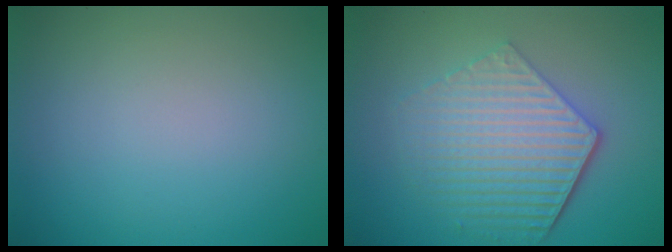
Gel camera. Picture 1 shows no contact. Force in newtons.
{"total": 6.2, "press": 4.5, "slide": 4.2}